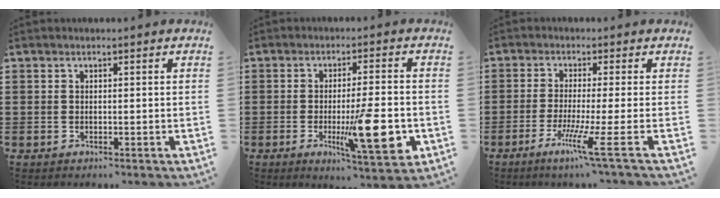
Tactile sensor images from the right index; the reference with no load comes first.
{"total": 12.4, "force": [-3.0, 2.7, 11.7], "torque": [-0.188, -0.015, -0.048]}
{"total": 6.4, "force": [-3.0, -1.3, 5.5], "torque": [-0.113, -0.027, -0.057]}